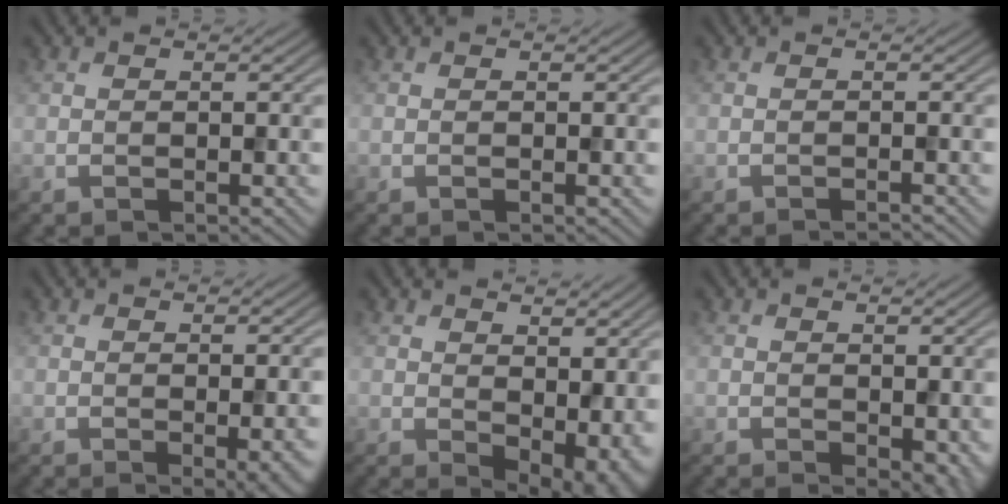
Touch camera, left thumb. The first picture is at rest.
{"total": 0.0}
{"total": 0.9, "force": [-0.8, 0.0, 0.4], "torque": [0.000, 0.001, -0.019]}
{"total": 3.3, "force": [-0.7, 0.8, 3.1], "torque": [-0.040, -0.006, -0.010]}
{"total": 8.0, "force": [0.6, 4.9, 6.3], "torque": [-0.089, -0.023, 0.024]}
{"total": 3.6, "force": [-0.7, 2.1, 2.8], "torque": [-0.034, -0.015, -0.003]}